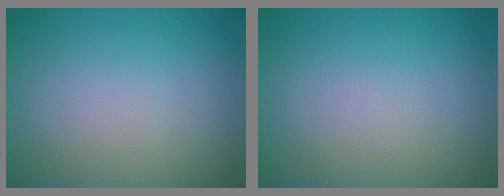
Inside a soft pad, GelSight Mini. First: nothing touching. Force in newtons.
{"total": 0.0}